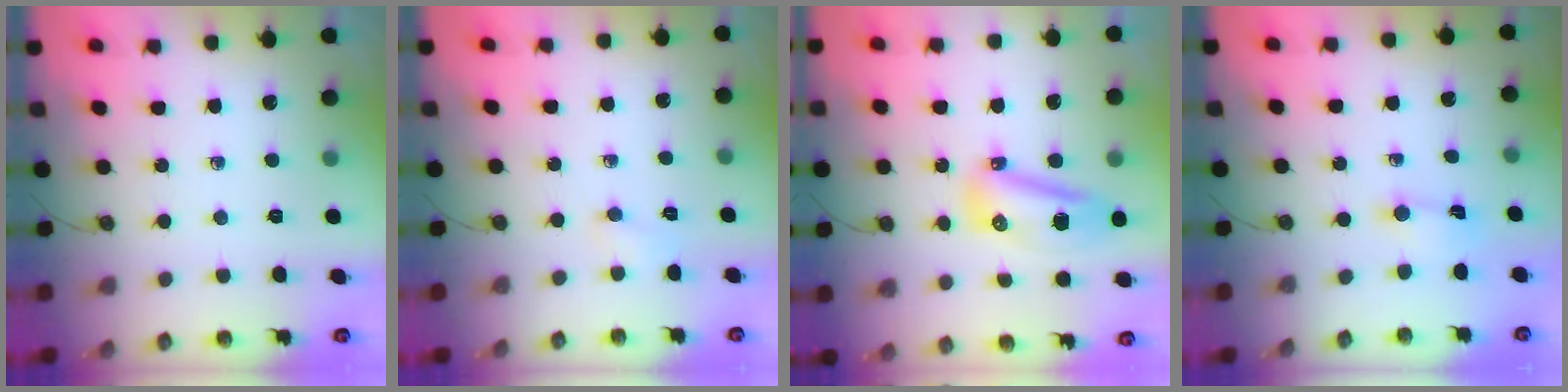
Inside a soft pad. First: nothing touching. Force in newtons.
{"total": 11.3, "press": 3.8, "slide": 10.7}
{"total": 16.8, "press": 13.2, "slide": 10.4}
{"total": 0.8, "press": 0.8, "slide": 0.2}